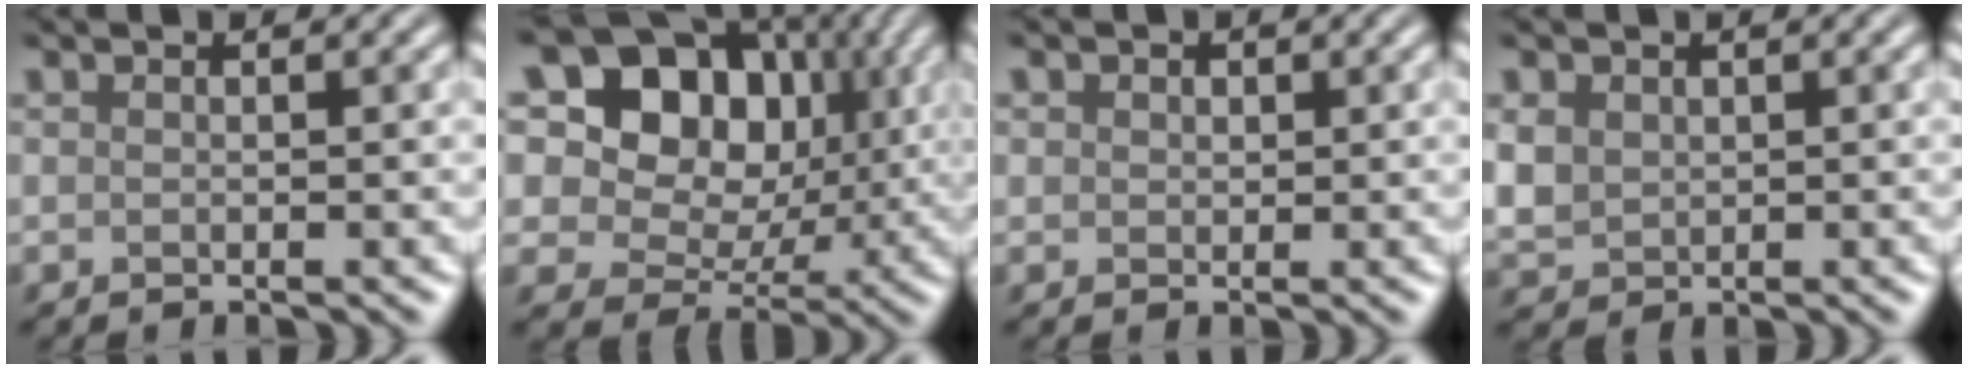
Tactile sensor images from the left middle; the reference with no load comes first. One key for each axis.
{"total": 12.8, "fx": 5.2, "fy": 9.7, "fz": 6.5, "tx": -0.138, "ty": 0.058, "tz": 0.087}
{"total": 0.9, "fx": 0.5, "fy": 0.1, "fz": -0.8, "tx": 0.002, "ty": 0.004, "tz": 0.016}
{"total": 1.5, "fx": 0.6, "fy": 1.3, "fz": 0.1, "tx": -0.027, "ty": 0.004, "tz": 0.029}